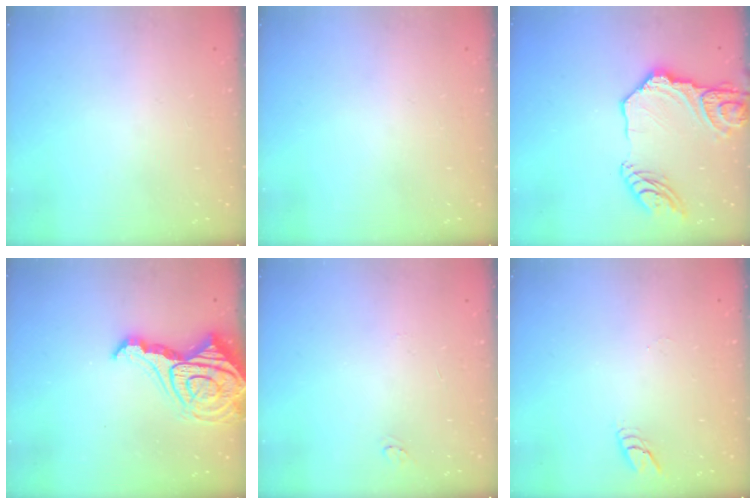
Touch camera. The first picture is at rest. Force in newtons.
{"total": 0.0}
{"total": 17.7, "press": 17.6, "slide": 2.1}
{"total": 17.9, "press": 17.8, "slide": 1.9}
{"total": 3.5, "press": 3.5, "slide": 0.4}
{"total": 4.4, "press": 4.3, "slide": 0.4}